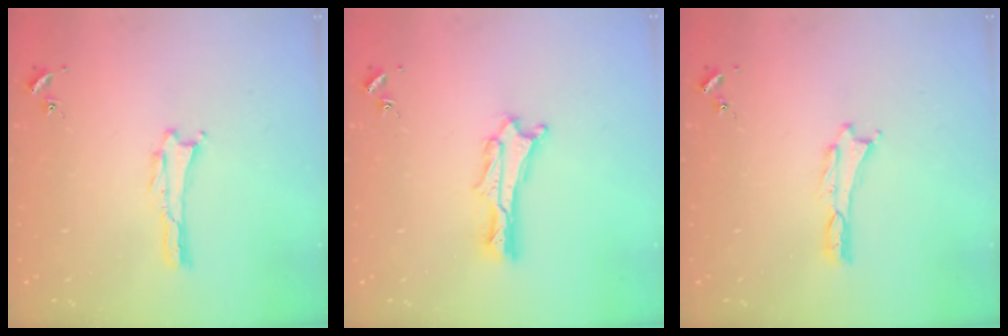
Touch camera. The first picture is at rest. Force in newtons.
{"total": 2.0, "press": 2.0, "slide": 0.2}
{"total": 0.0}